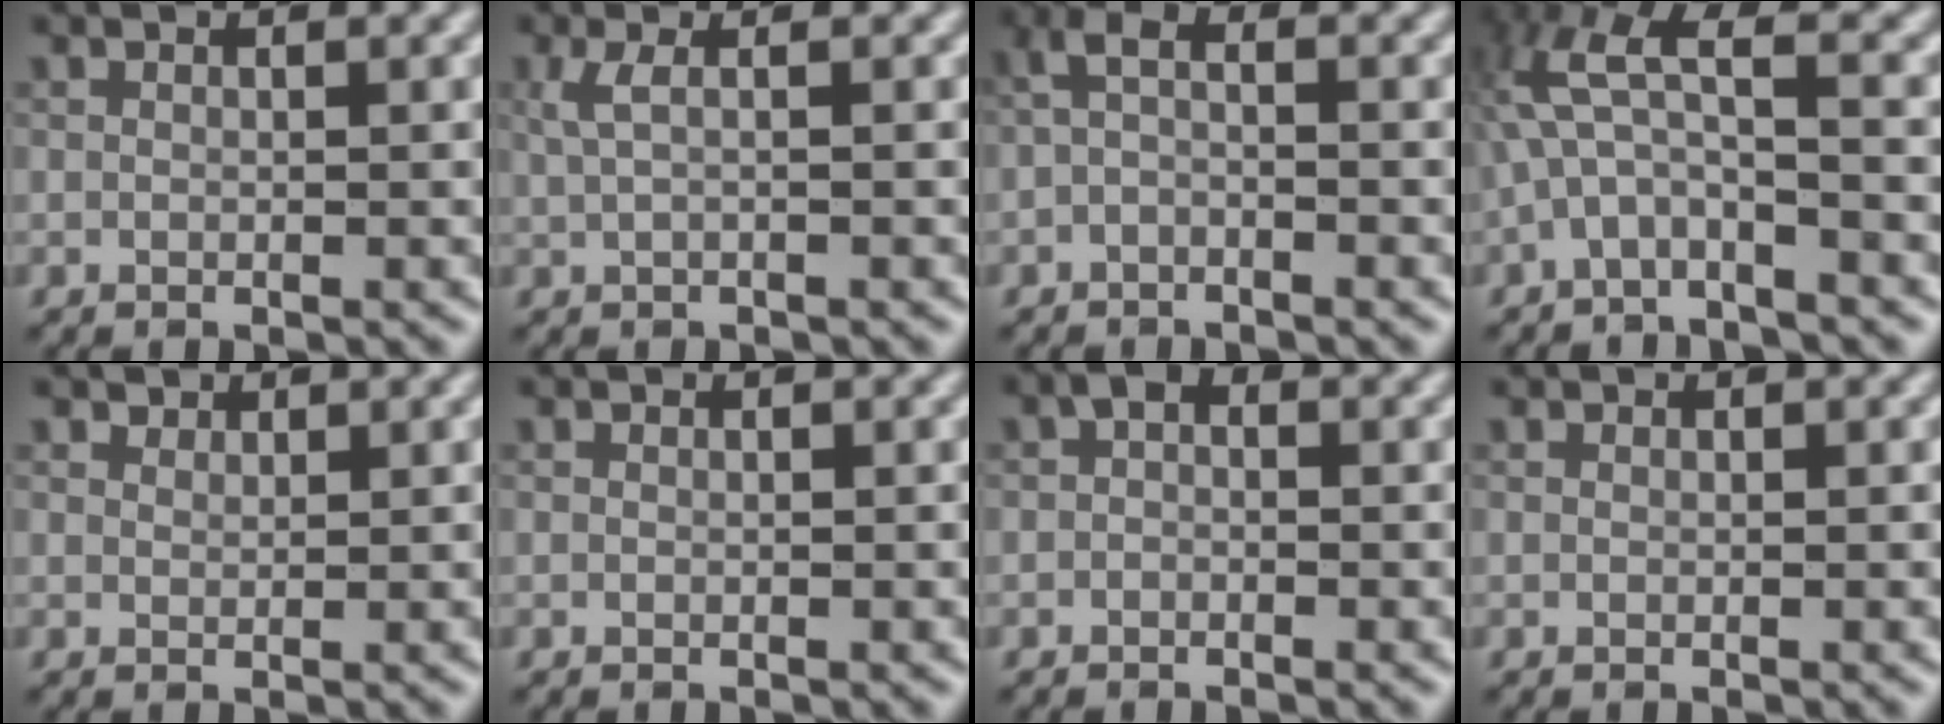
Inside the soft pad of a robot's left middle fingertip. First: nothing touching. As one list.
[{"total": 1.8, "force": [0.4, 0.6, 1.7], "torque": [-0.034, 0.002, 0.006]}, {"total": 1.7, "force": [-0.6, 0.7, 1.5], "torque": [-0.038, 0.005, -0.017]}, {"total": 4.8, "force": [-0.6, 1.4, 4.6], "torque": [-0.111, 0.018, -0.019]}, {"total": 1.3, "force": [1.2, 0.6, 0.1], "torque": [-0.006, -0.006, 0.022]}, {"total": 0.0}, {"total": 0.9, "force": [-0.2, 0.7, 0.6], "torque": [-0.013, 0.002, -0.008]}, {"total": 0.0}]